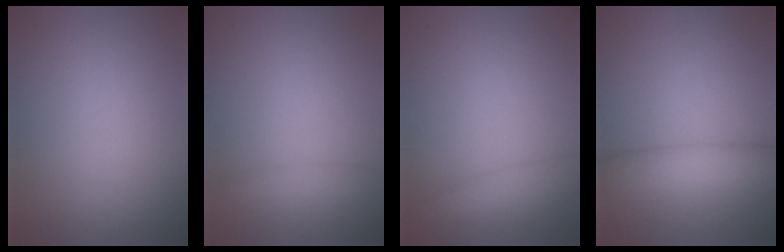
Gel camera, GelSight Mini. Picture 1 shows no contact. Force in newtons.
{"total": 1.1, "press": 1.1, "slide": 0.1}
{"total": 1.9, "press": 1.9, "slide": 0.1}
{"total": 3.7, "press": 3.7, "slide": 0.2}